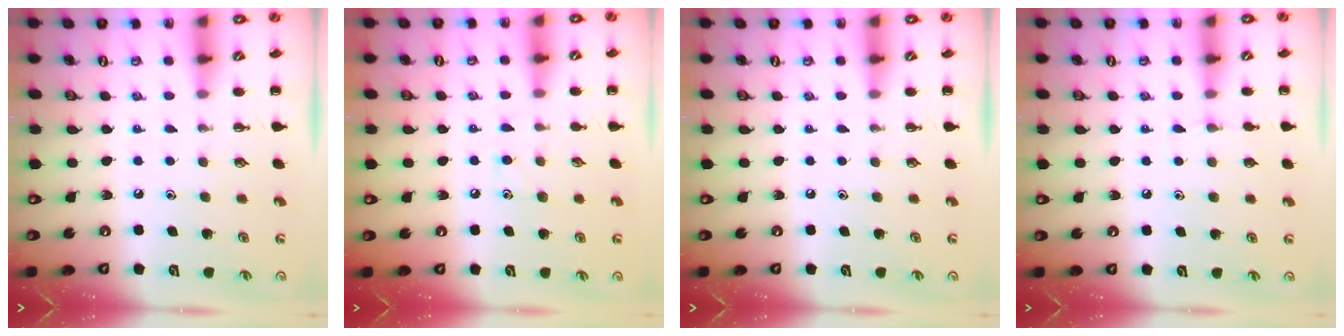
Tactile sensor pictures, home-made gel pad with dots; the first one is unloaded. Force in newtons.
{"total": 5.3, "press": 5.0, "slide": 1.7}
{"total": 0.0}
{"total": 3.7, "press": 3.5, "slide": 1.1}